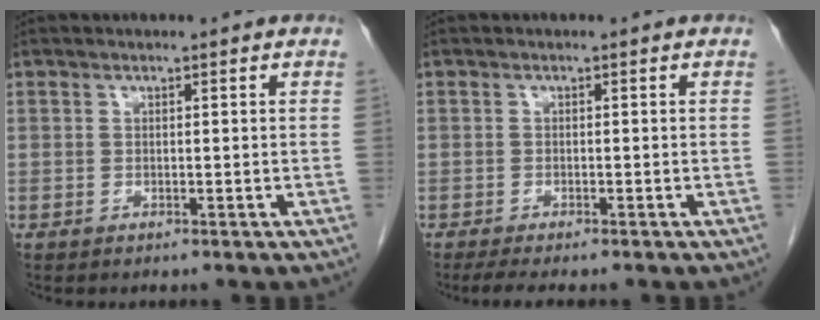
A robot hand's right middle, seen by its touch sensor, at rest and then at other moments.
{"total": 4.5, "force": [-3.7, 0.7, 2.5], "torque": [-0.038, -0.013, -0.053]}